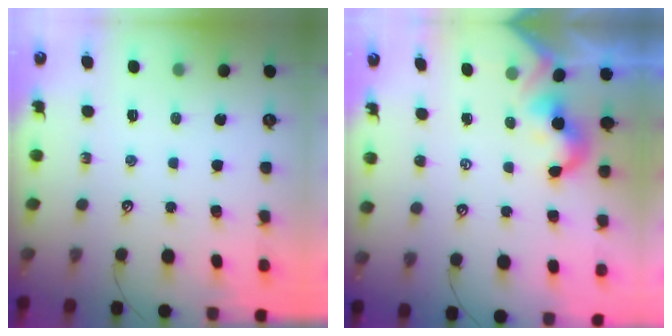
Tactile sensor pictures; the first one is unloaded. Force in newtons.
{"total": 2.0, "press": 1.9, "slide": 0.5}